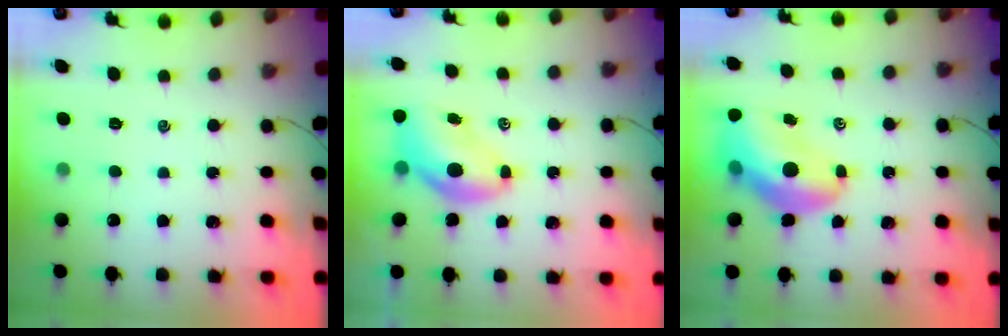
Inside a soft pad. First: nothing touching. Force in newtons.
{"total": 7.4, "press": 7.2, "slide": 1.8}
{"total": 13.1, "press": 12.6, "slide": 3.7}